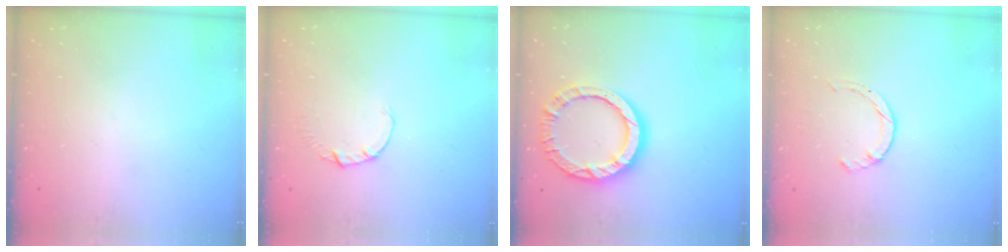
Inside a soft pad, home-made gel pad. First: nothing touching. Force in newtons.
{"total": 0.5, "press": 0.5, "slide": 0.1}
{"total": 11.5, "press": 11.5, "slide": 0.9}
{"total": 1.7, "press": 1.7, "slide": 0.2}